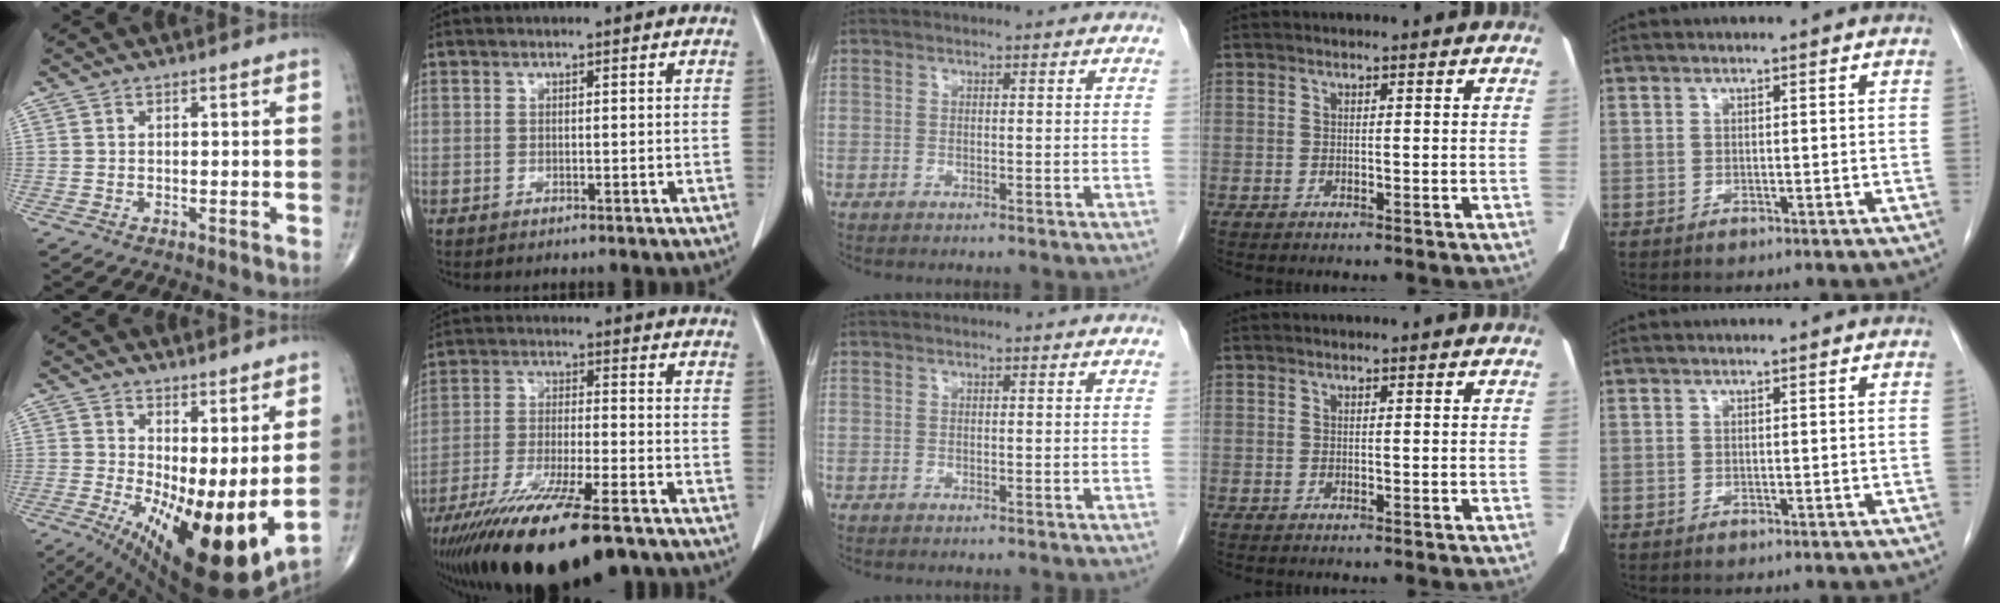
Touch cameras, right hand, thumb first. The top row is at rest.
{"thumb": {"total": 18.5, "force": [1.5, 6.5, 17.3], "torque": [-0.290, -0.044, 0.041]}, "index": {"total": 20.7, "force": [-15.3, 3.0, 13.7], "torque": [-0.230, -0.043, -0.255]}}